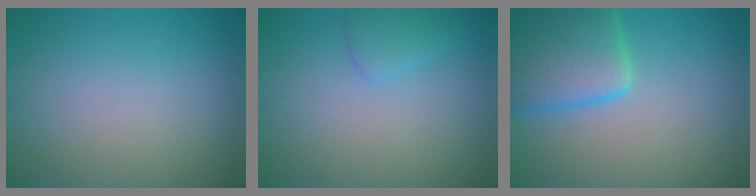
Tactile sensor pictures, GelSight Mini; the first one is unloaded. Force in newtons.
{"total": 1.5, "press": 1.5, "slide": 0.0}
{"total": 6.9, "press": 6.9, "slide": 0.5}